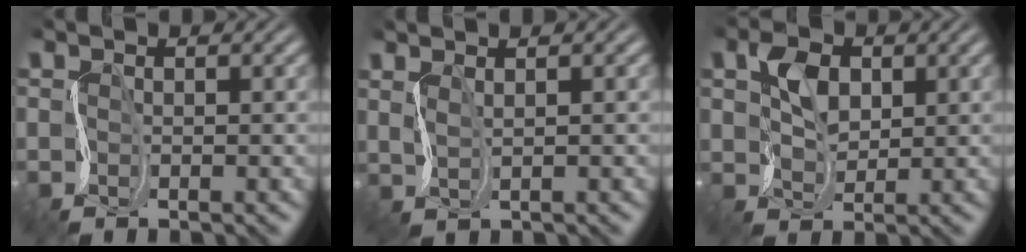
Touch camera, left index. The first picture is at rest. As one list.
[{"total": 1.8, "force": [1.2, 0.6, 1.3], "torque": [-0.021, 0.009, 0.012]}, {"total": 2.9, "force": [1.4, 1.8, 1.7], "torque": [-0.043, 0.010, 0.023]}]